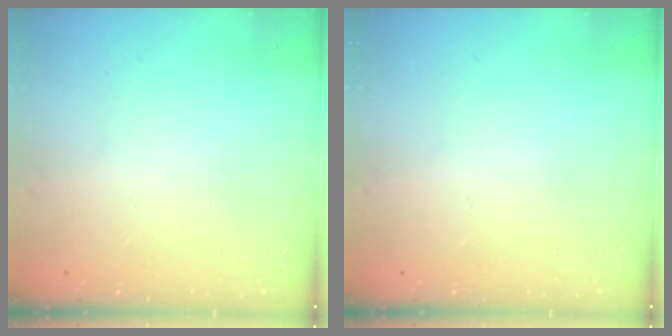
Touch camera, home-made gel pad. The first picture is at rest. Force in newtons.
{"total": 0.0}